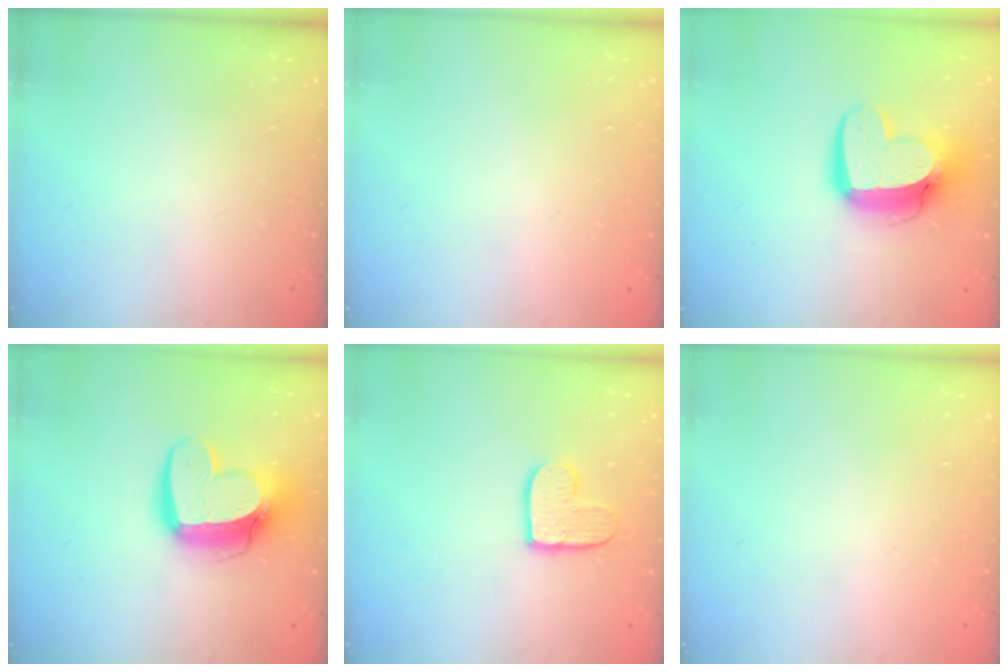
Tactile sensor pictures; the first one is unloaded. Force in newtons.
{"total": 0.0}
{"total": 15.5, "press": 15.5, "slide": 1.2}
{"total": 15.2, "press": 15.2, "slide": 1.4}
{"total": 9.4, "press": 9.3, "slide": 0.7}
{"total": 0.0}